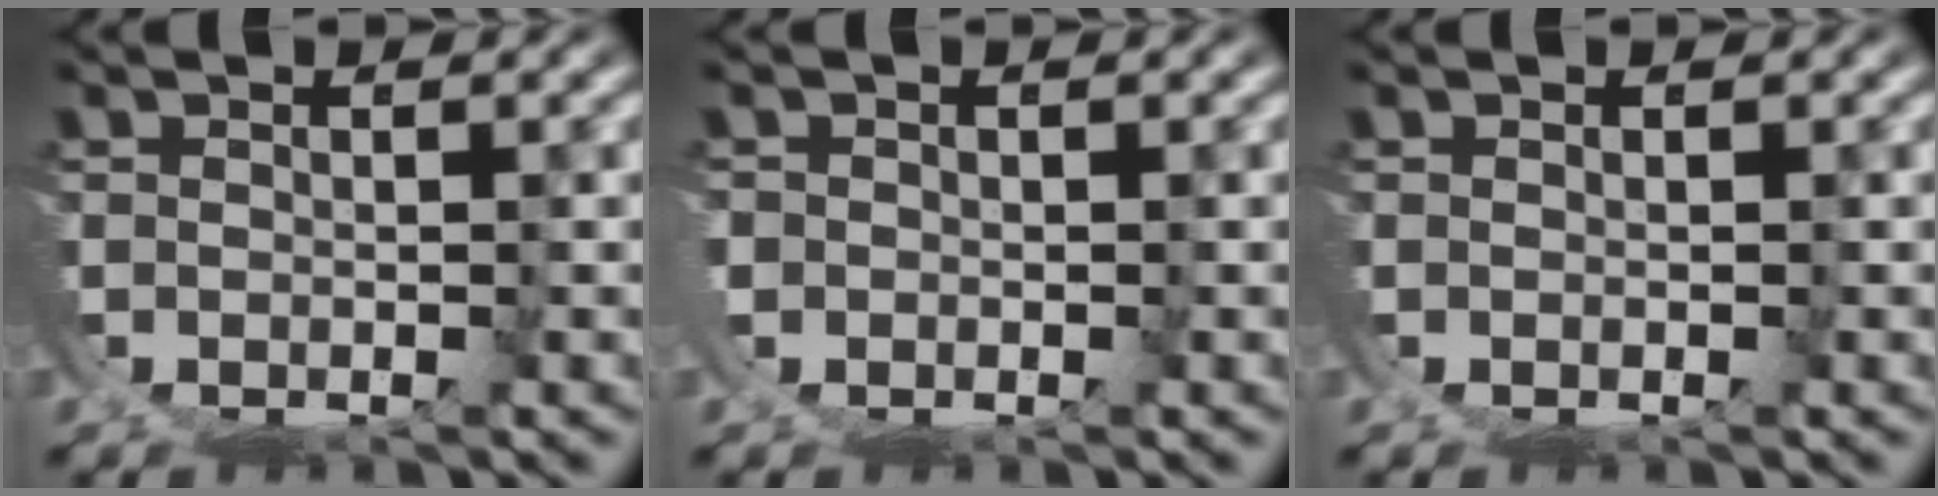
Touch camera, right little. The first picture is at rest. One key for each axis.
{"total": 0.9, "fx": -0.3, "fy": 0.8, "fz": 0.2, "tx": -0.012, "ty": -0.011, "tz": -0.001}
{"total": 0.0}